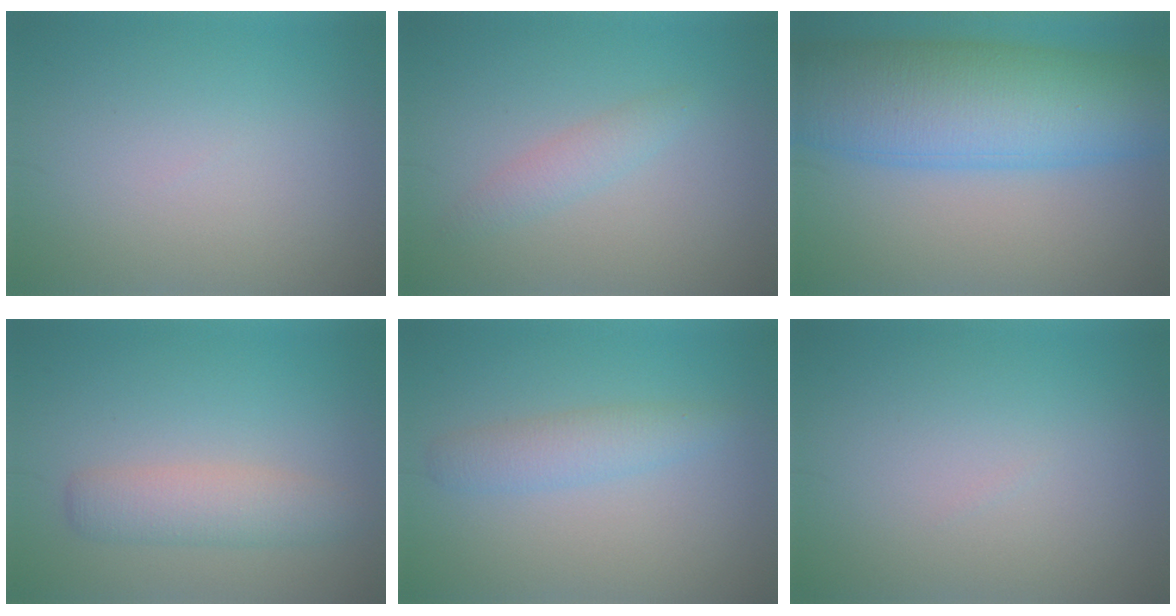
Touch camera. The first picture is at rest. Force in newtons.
{"total": 1.7, "press": 1.7, "slide": 0.1}
{"total": 13.3, "press": 13.3, "slide": 0.5}
{"total": 3.3, "press": 3.3, "slide": 0.1}
{"total": 2.4, "press": 2.4, "slide": 0.1}
{"total": 0.0}